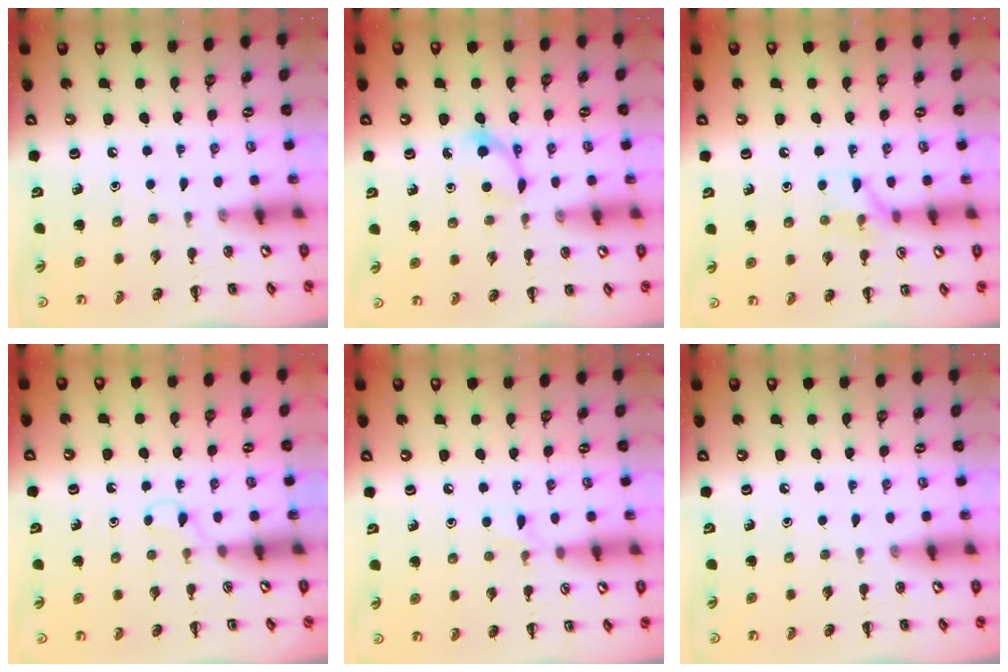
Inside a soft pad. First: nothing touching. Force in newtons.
{"total": 3.9, "press": 3.7, "slide": 1.3}
{"total": 7.2, "press": 7.0, "slide": 1.5}
{"total": 3.1, "press": 2.9, "slide": 1.1}
{"total": 4.3, "press": 4.1, "slide": 1.5}
{"total": 0.0}